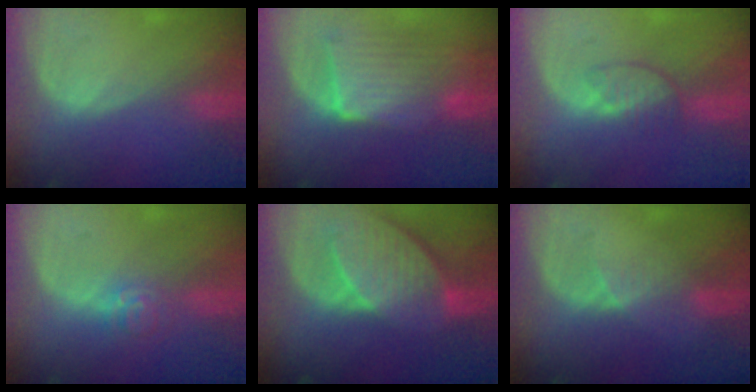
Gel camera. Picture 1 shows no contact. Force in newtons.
{"total": 9.6, "press": 8.7, "slide": 4.1}
{"total": 3.8, "press": 3.3, "slide": 1.8}
{"total": 3.9, "press": 3.6, "slide": 1.6}
{"total": 10.7, "press": 9.4, "slide": 5.1}
{"total": 3.0, "press": 2.6, "slide": 1.5}